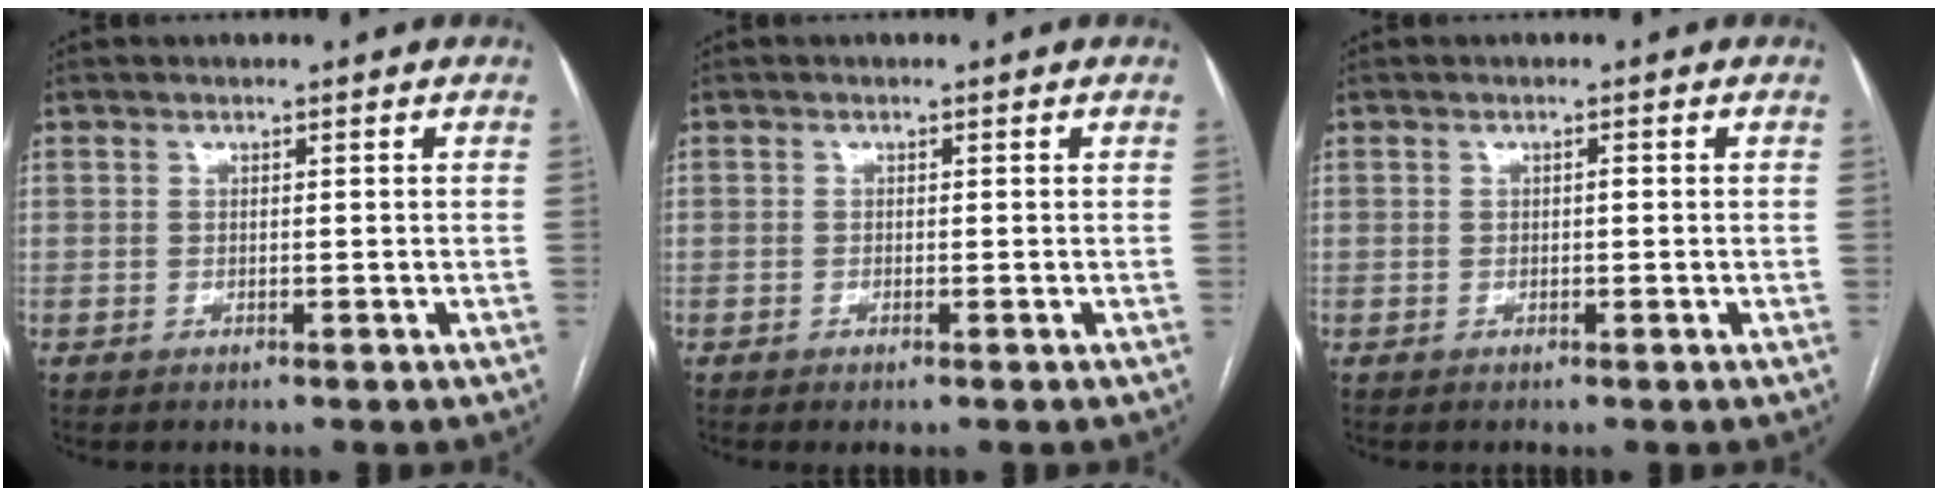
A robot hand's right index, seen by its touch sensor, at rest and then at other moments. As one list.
[{"total": 0.8, "force": [-0.5, 0.0, 0.6], "torque": [-0.009, -0.001, -0.009]}, {"total": 0.5, "force": [-0.1, 0.2, 0.5], "torque": [-0.006, 0.002, -0.002]}]